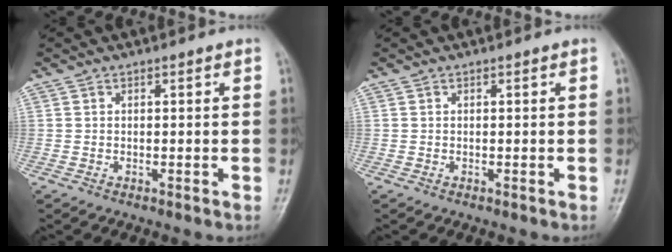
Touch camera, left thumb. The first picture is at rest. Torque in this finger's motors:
{"motor_torque": [0.00, 0.01, -0.02, -0.02, 0.00]}